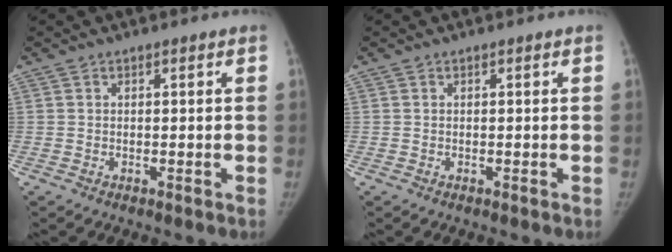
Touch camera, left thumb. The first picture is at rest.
{"total": 0.0}